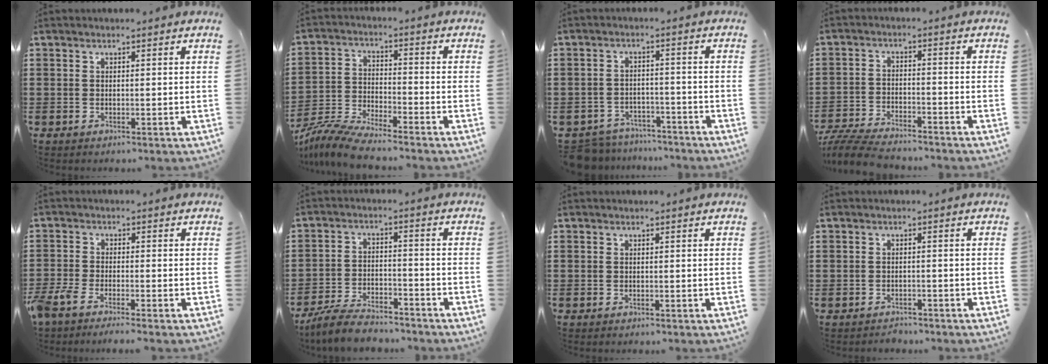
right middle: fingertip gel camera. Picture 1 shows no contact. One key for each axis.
{"total": 7.0, "fx": -6.7, "fy": 0.1, "fz": 2.1, "tx": -0.056, "ty": -0.007, "tz": -0.134}
{"total": 5.2, "fx": -5.1, "fy": 1.0, "fz": 0.2, "tx": -0.018, "ty": 0.007, "tz": -0.109}
{"total": 6.5, "fx": -6.2, "fy": 0.9, "fz": 1.8, "tx": -0.050, "ty": 0.000, "tz": -0.124}
{"total": 3.2, "fx": -2.7, "fy": 0.4, "fz": 1.7, "tx": -0.066, "ty": -0.013, "tz": -0.064}
{"total": 6.9, "fx": -6.3, "fy": 1.4, "fz": 2.4, "tx": -0.053, "ty": 0.007, "tz": -0.123}
{"total": 0.0}
{"total": 1.6, "fx": -1.6, "fy": 0.5, "fz": -0.2, "tx": -0.001, "ty": 0.001, "tz": -0.037}